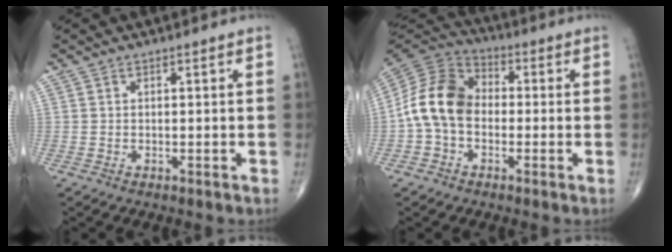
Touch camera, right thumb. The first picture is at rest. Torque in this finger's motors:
{"motor_torque": [1.53, 2.15, 1.50, -0.33, 0.13]}